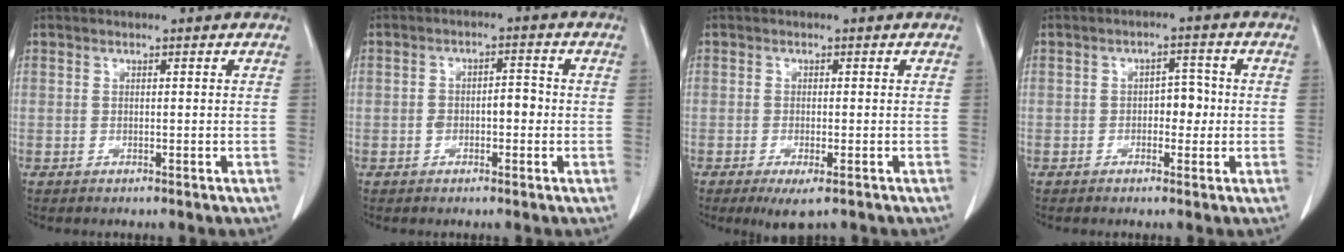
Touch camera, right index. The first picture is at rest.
{"total": 3.7, "force": [-0.6, 1.9, 3.1], "torque": [-0.052, 0.018, -0.008]}
{"total": 3.9, "force": [-2.4, 0.9, 2.9], "torque": [-0.043, -0.009, -0.034]}
{"total": 3.4, "force": [-0.4, 2.0, 2.7], "torque": [-0.030, 0.009, -0.006]}